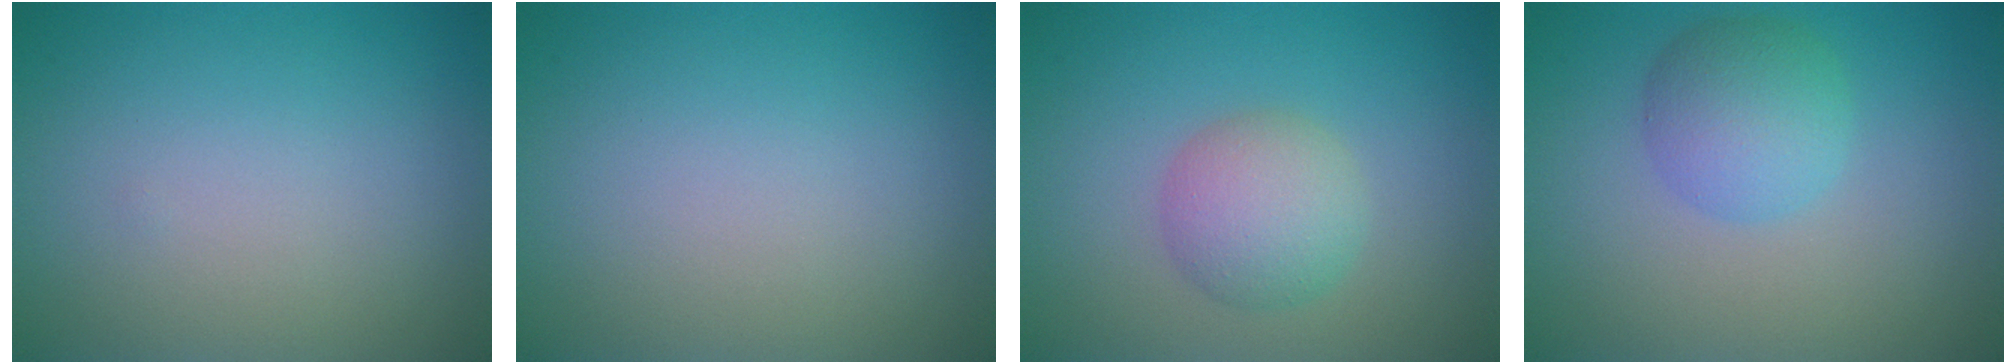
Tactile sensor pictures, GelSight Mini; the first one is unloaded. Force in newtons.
{"total": 0.0}
{"total": 3.7, "press": 3.7, "slide": 0.1}
{"total": 3.7, "press": 3.7, "slide": 0.1}